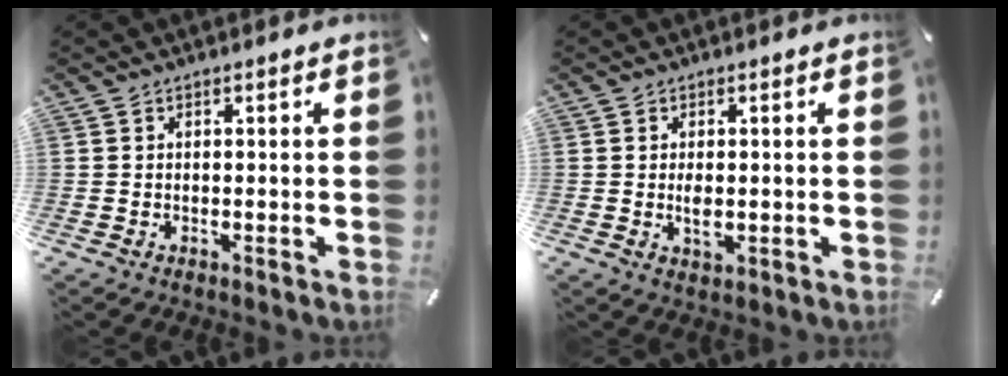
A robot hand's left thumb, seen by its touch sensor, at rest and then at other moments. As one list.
[{"total": 3.1, "force": [-0.2, 1.4, 2.7], "torque": [-0.059, -0.008, -0.010]}]